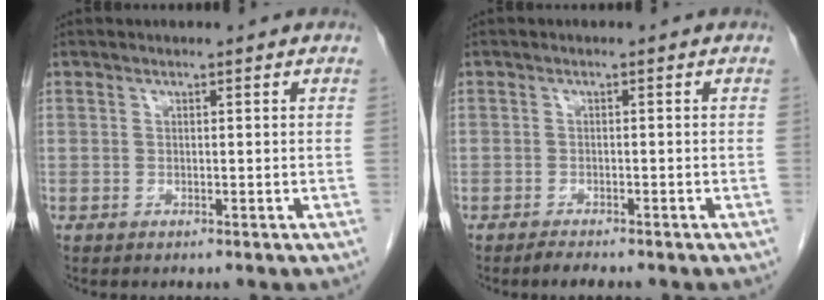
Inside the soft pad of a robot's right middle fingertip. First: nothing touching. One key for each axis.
{"total": 1.7, "fx": -1.5, "fy": 0.2, "fz": 0.7, "tx": -0.023, "ty": -0.007, "tz": -0.023}